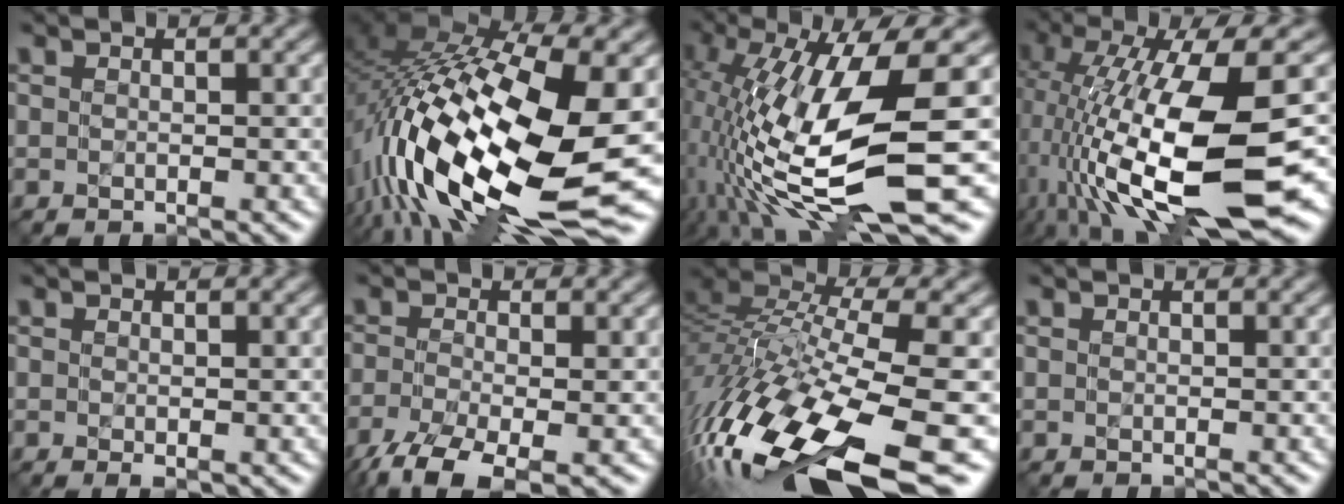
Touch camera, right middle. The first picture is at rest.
{"total": 18.8, "force": [-2.9, 8.7, 16.4], "torque": [-0.326, -0.036, -0.039]}
{"total": 13.3, "force": [-2.4, 4.3, 12.4], "torque": [-0.250, -0.021, -0.035]}
{"total": 15.7, "force": [-2.2, 6.3, 14.2], "torque": [-0.268, -0.023, -0.025]}
{"total": 0.5, "force": [0.0, 0.2, 0.5], "torque": [-0.007, 0.000, 0.001]}
{"total": 6.0, "force": [-4.0, 1.8, 4.1], "torque": [-0.091, -0.016, -0.079]}
{"total": 15.9, "force": [-6.9, 4.5, 13.5], "torque": [-0.283, 0.004, -0.117]}
{"total": 0.0}